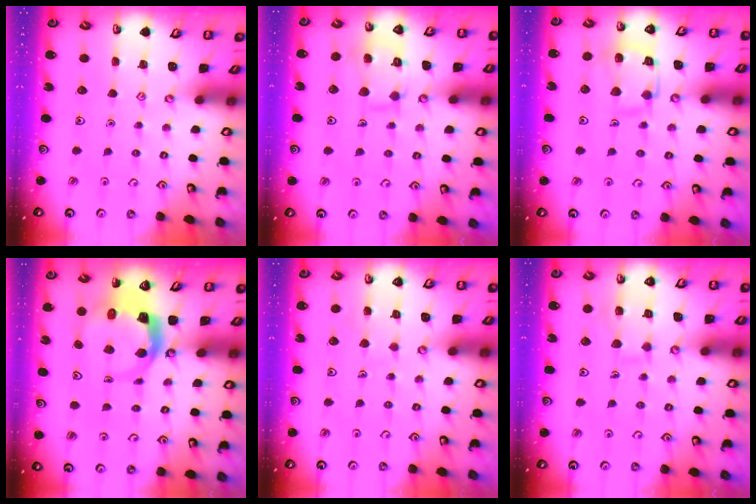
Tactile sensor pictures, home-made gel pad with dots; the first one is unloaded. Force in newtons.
{"total": 10.9, "press": 10.9, "slide": 0.5}
{"total": 12.8, "press": 12.7, "slide": 1.3}
{"total": 5.4, "press": 5.4, "slide": 0.7}
{"total": 4.0, "press": 3.9, "slide": 0.3}
{"total": 7.5, "press": 7.5, "slide": 0.7}